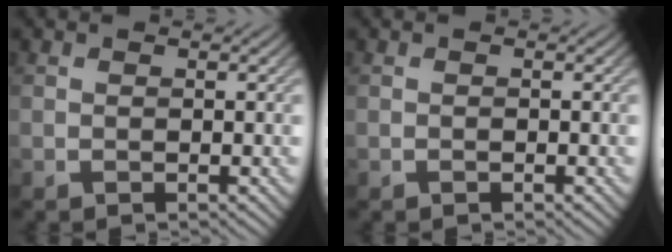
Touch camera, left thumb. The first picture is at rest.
{"total": 0.0}